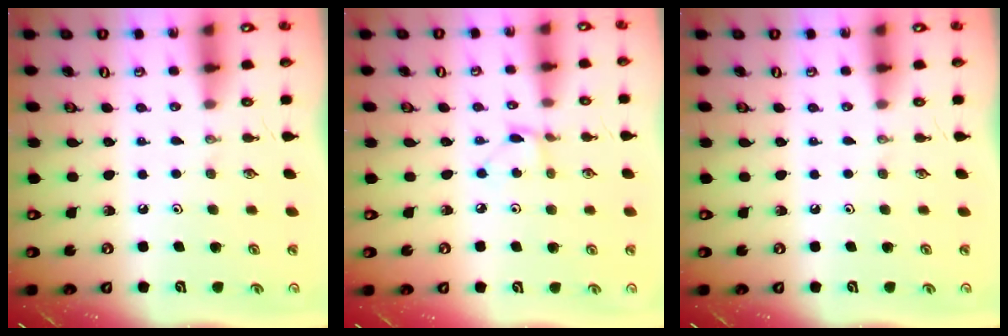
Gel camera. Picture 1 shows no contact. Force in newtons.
{"total": 2.5, "press": 2.5, "slide": 0.3}
{"total": 0.0}